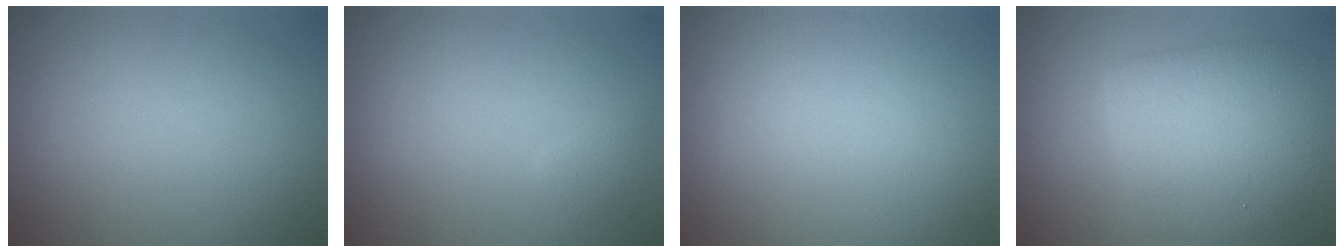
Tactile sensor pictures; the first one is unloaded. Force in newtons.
{"total": 0.8, "press": 0.8, "slide": 0.1}
{"total": 0.0}
{"total": 6.1, "press": 6.1, "slide": 0.0}